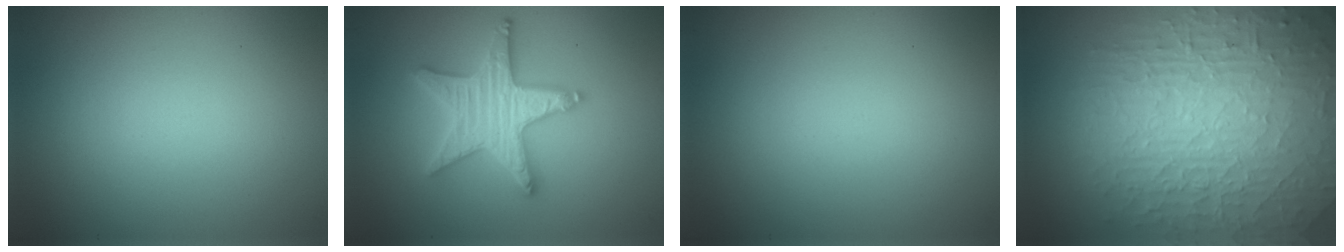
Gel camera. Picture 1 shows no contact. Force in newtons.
{"total": 5.2, "press": 5.1, "slide": 0.9}
{"total": 0.0}
{"total": 10.0, "press": 6.5, "slide": 7.6}